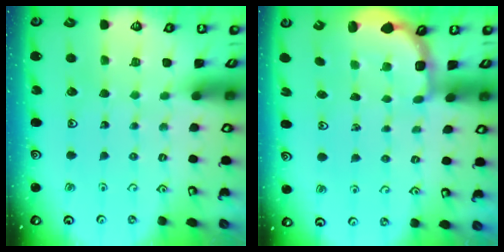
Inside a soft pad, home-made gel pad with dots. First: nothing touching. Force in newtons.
{"total": 3.0, "press": 2.6, "slide": 1.5}